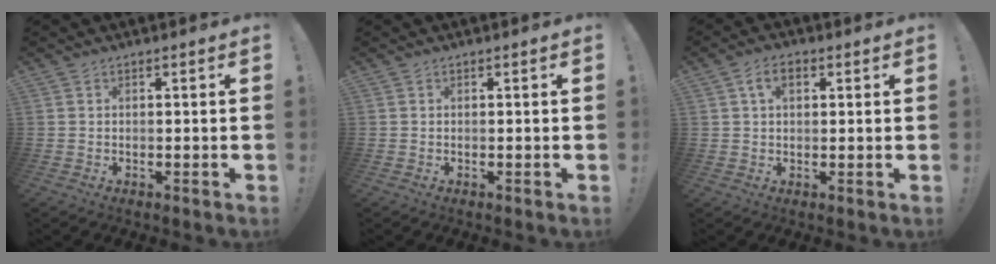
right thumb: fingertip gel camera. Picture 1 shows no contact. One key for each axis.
{"total": 0.0}
{"total": 5.4, "fx": 2.0, "fy": 3.4, "fz": 3.7, "tx": -0.067, "ty": 0.009, "tz": 0.038}